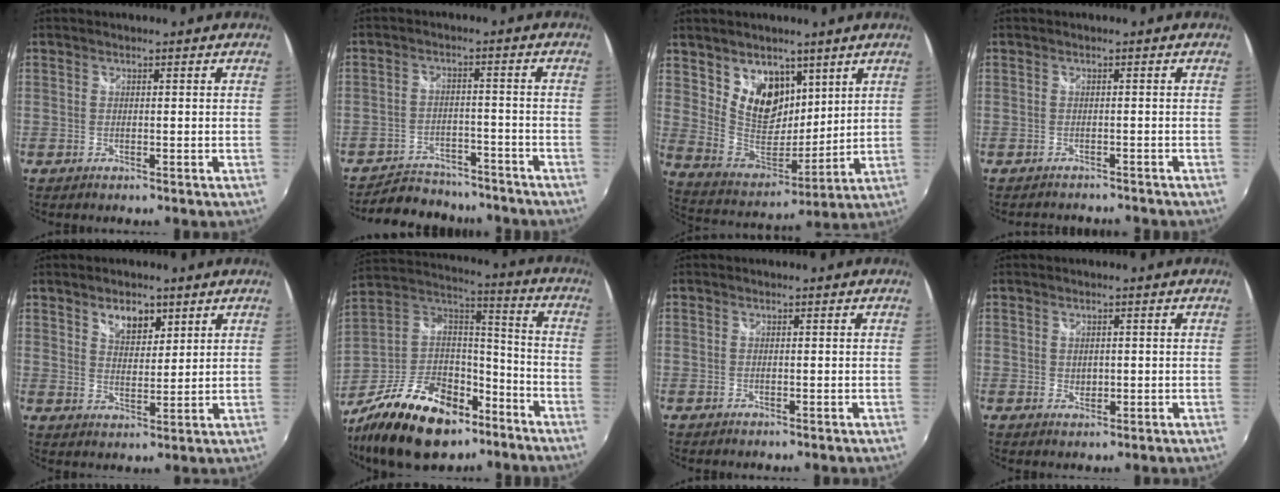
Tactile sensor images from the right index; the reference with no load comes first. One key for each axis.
{"total": 14.0, "fx": -12.2, "fy": 5.3, "fz": 4.5, "tx": -0.113, "ty": 0.010, "tz": -0.168}
{"total": 12.5, "fx": 7.1, "fy": 8.6, "fz": 5.6, "tx": -0.102, "ty": -0.007, "tz": 0.145}
{"total": 4.6, "fx": -4.2, "fy": 1.1, "fz": 1.4, "tx": -0.034, "ty": -0.016, "tz": -0.061}
{"total": 5.5, "fx": 3.4, "fy": 2.9, "fz": 3.1, "tx": -0.044, "ty": 0.005, "tz": 0.060}
{"total": 26.3, "fx": -16.1, "fy": 13.9, "fz": 15.5, "tx": -0.317, "ty": 0.008, "tz": -0.259}
{"total": 0.0}
{"total": 1.6, "fx": 0.3, "fy": 1.5, "fz": 0.7, "tx": -0.008, "ty": 0.000, "tz": 0.006}